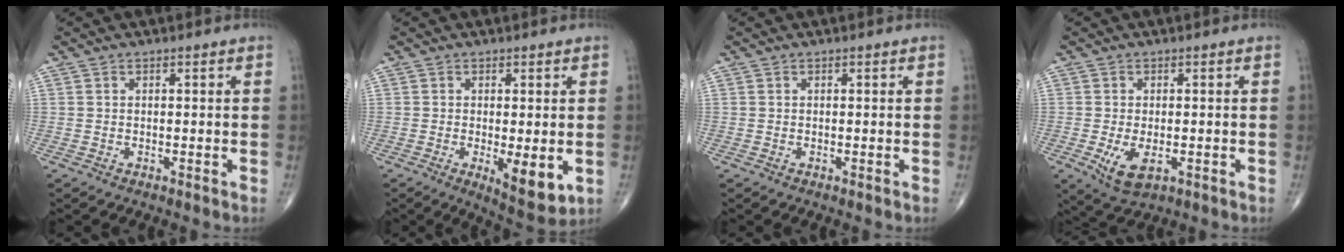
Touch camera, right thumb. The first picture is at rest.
{"total": 7.3, "force": [-1.5, 2.4, 6.7], "torque": [-0.096, -0.022, -0.017]}
{"total": 0.0}
{"total": 5.7, "force": [-1.6, 2.9, 4.6], "torque": [-0.086, -0.011, -0.020]}